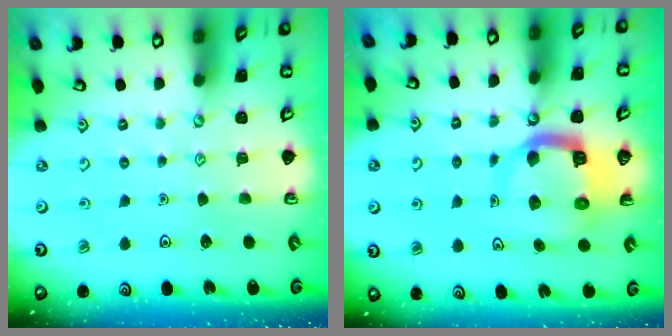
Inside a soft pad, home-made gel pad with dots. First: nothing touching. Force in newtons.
{"total": 9.4, "press": 9.3, "slide": 1.3}